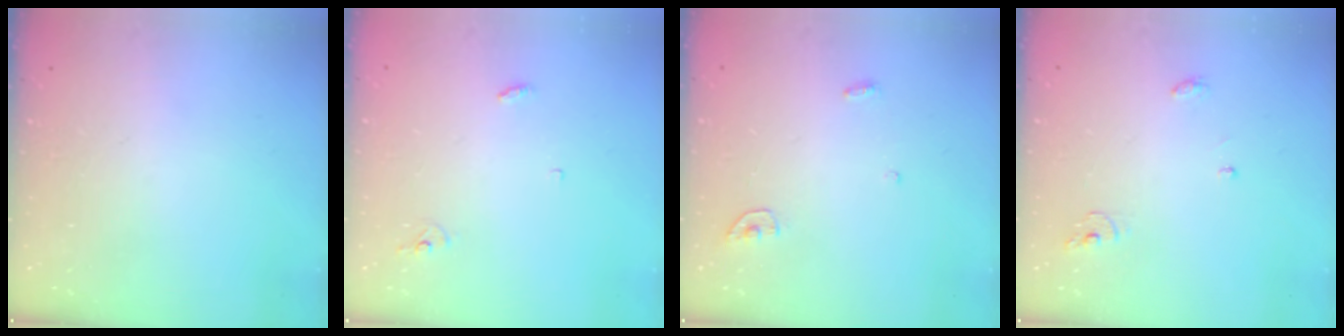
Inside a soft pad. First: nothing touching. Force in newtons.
{"total": 2.9, "press": 2.9, "slide": 0.2}
{"total": 3.8, "press": 3.8, "slide": 0.3}
{"total": 3.9, "press": 3.9, "slide": 0.2}